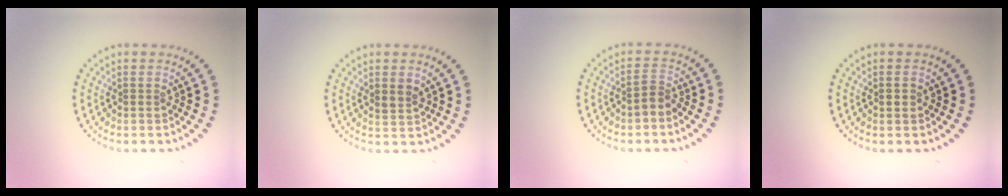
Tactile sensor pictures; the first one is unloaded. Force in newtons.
{"total": 1.4, "press": 1.3, "slide": 0.5}
{"total": 1.6, "press": 1.2, "slide": 1.1}
{"total": 1.1, "press": 1.0, "slide": 0.2}